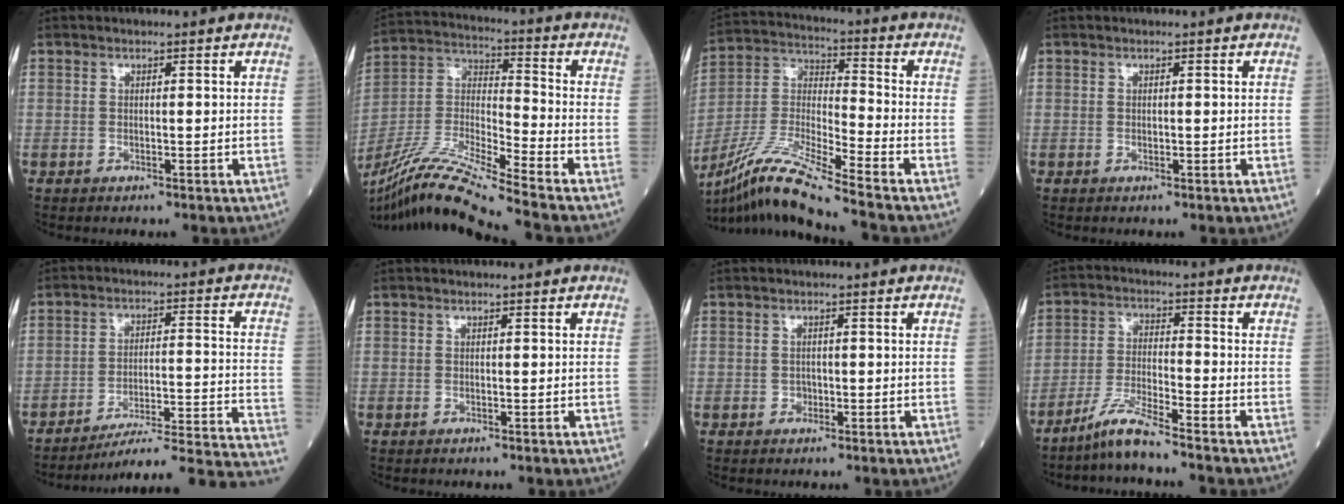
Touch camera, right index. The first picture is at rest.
{"total": 18.1, "force": [-15.4, -1.5, 9.4], "torque": [-0.204, -0.020, -0.290]}
{"total": 15.5, "force": [-12.5, -1.2, 9.2], "torque": [-0.191, -0.018, -0.235]}
{"total": 0.0}
{"total": 20.5, "force": [-18.8, -1.1, 8.1], "torque": [-0.055, 0.002, -0.255]}
{"total": 0.0}
{"total": 0.8, "force": [-0.3, 0.7, 0.2], "torque": [0.000, 0.004, -0.006]}
{"total": 5.9, "force": [-5.1, -0.6, 2.9], "torque": [-0.063, -0.023, -0.105]}